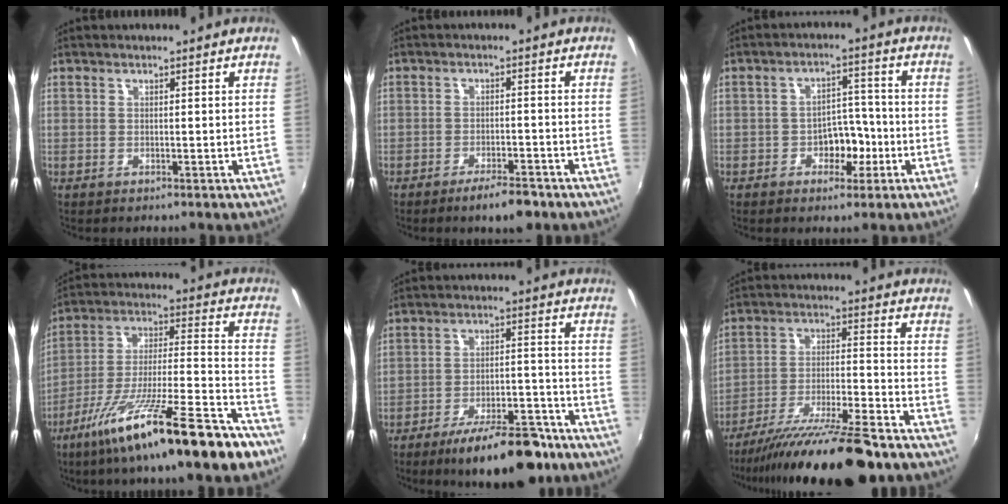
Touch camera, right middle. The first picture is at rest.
{"total": 5.3, "force": [-3.9, 1.5, 3.2], "torque": [-0.064, -0.002, -0.062]}
{"total": 5.8, "force": [-2.4, 4.2, 3.2], "torque": [-0.047, 0.013, -0.032]}
{"total": 23.1, "force": [-15.8, 1.9, 16.8], "torque": [-0.270, -0.039, -0.255]}
{"total": 15.5, "force": [-11.8, 4.7, 8.9], "torque": [-0.143, -0.003, -0.167]}
{"total": 19.7, "force": [-16.1, 1.7, 11.1], "torque": [-0.205, -0.044, -0.259]}